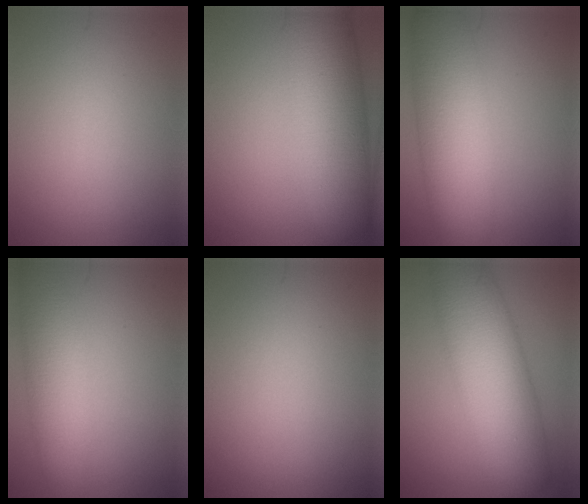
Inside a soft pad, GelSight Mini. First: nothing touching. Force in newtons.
{"total": 10.4, "press": 10.4, "slide": 0.3}
{"total": 10.2, "press": 10.2, "slide": 0.6}
{"total": 6.0, "press": 6.0, "slide": 0.1}
{"total": 0.0}
{"total": 11.0, "press": 11.0, "slide": 0.2}